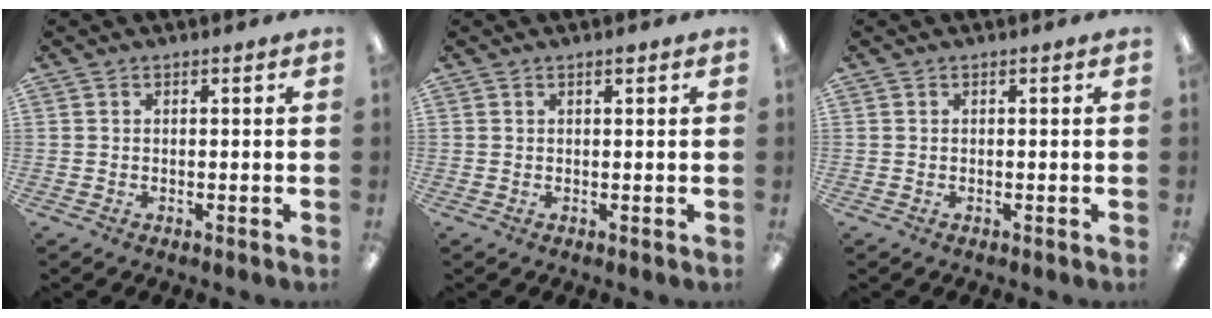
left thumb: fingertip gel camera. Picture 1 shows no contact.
{"total": 0.9, "force": [0.7, 0.2, 0.5], "torque": [-0.003, -0.002, 0.010]}
{"total": 0.0}